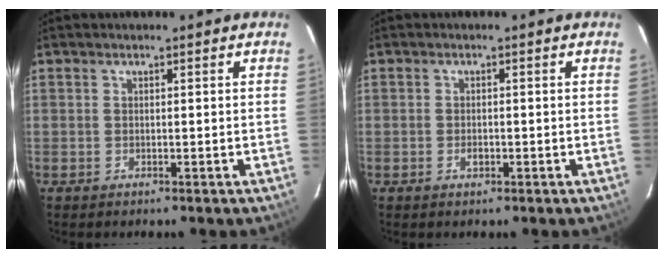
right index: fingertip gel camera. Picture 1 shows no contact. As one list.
[{"total": 1.5, "force": [-0.6, 0.9, 1.0], "torque": [-0.019, 0.001, -0.010]}]